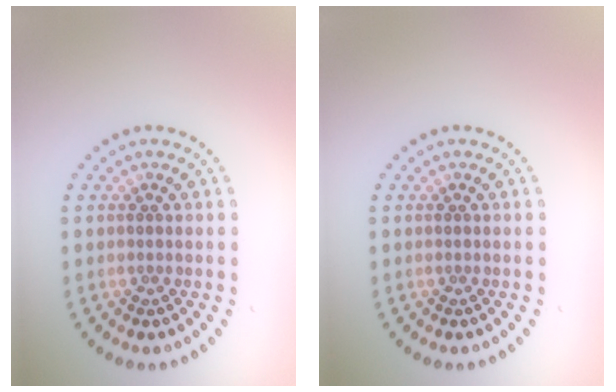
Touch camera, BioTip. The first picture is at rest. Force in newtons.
{"total": 0.0}